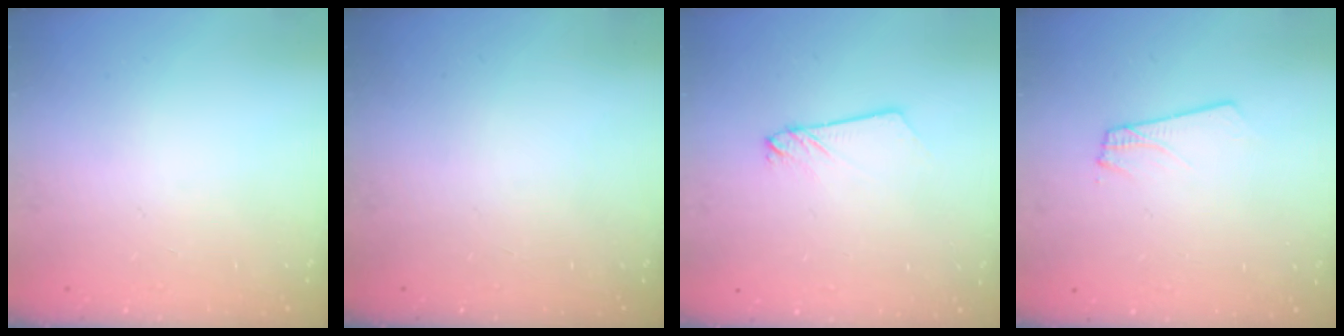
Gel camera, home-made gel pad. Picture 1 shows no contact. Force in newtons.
{"total": 0.0}
{"total": 2.2, "press": 2.2, "slide": 0.1}
{"total": 1.8, "press": 1.8, "slide": 0.1}